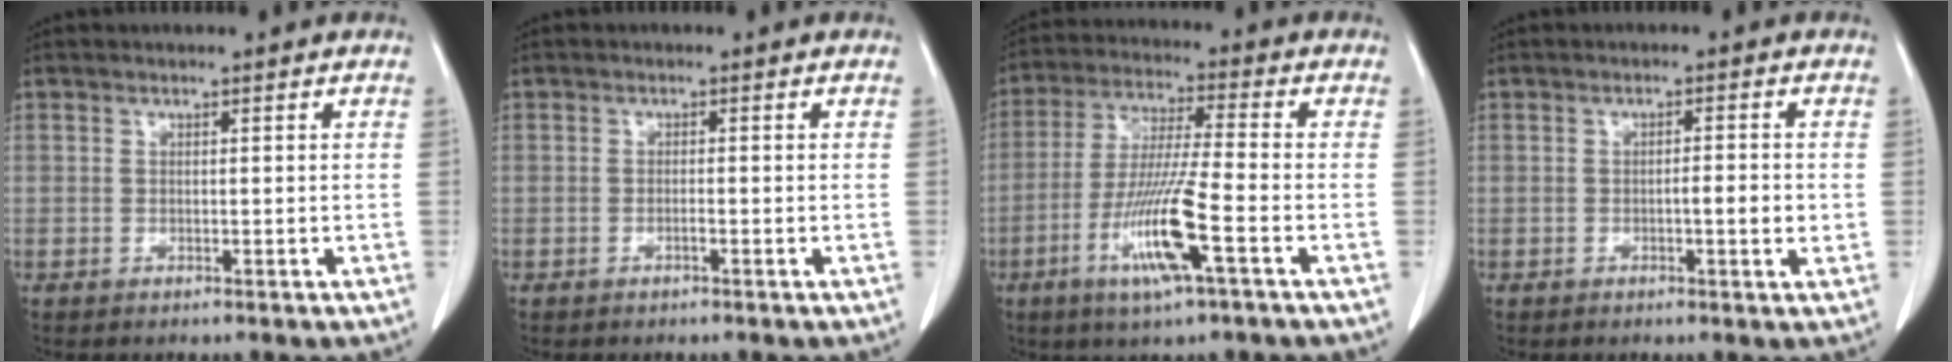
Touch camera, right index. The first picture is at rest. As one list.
[{"total": 0.8, "force": [-0.4, 0.0, 0.7], "torque": [-0.013, 0.001, -0.007]}, {"total": 12.0, "force": [-4.7, -0.1, 11.0], "torque": [-0.220, -0.019, -0.092]}, {"total": 3.0, "force": [-0.5, 0.4, 2.9], "torque": [-0.047, -0.001, -0.007]}]